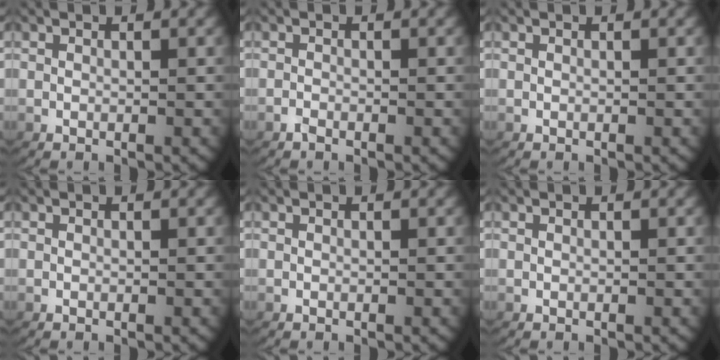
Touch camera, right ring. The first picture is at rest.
{"total": 0.8, "force": [-0.7, 0.0, 0.2], "torque": [-0.009, -0.007, -0.012]}
{"total": 0.0}
{"total": 0.0}
{"total": 0.0}
{"total": 0.0}